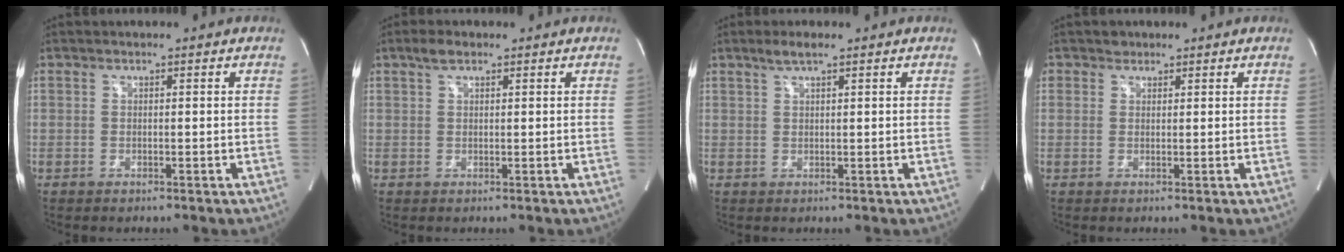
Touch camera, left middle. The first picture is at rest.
{"total": 2.1, "force": [1.4, 0.9, 1.3], "torque": [-0.029, 0.011, 0.026]}
{"total": 2.3, "force": [1.6, 0.2, 1.6], "torque": [-0.038, 0.006, 0.032]}
{"total": 1.3, "force": [0.8, 1.0, 0.0], "torque": [0.004, 0.001, 0.009]}